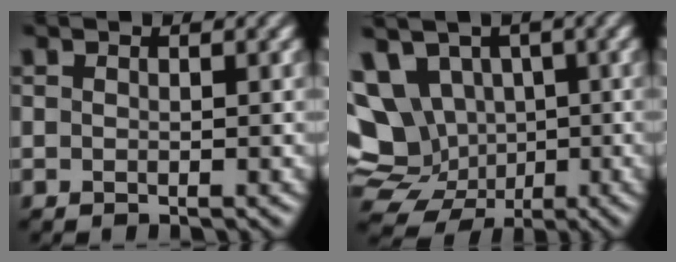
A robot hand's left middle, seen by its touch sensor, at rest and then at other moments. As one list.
[{"total": 11.5, "force": [-1.6, 10.1, 5.4], "torque": [-0.103, -0.004, -0.034]}]